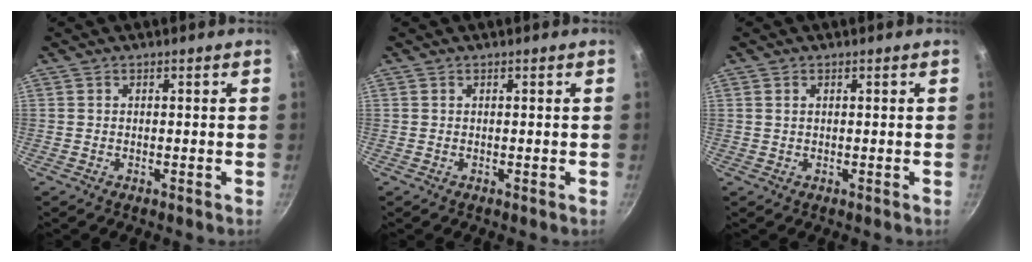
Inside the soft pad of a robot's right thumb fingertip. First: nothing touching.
{"total": 0.0}
{"total": 0.9, "force": [0.3, 0.6, 0.6], "torque": [-0.010, 0.003, 0.006]}